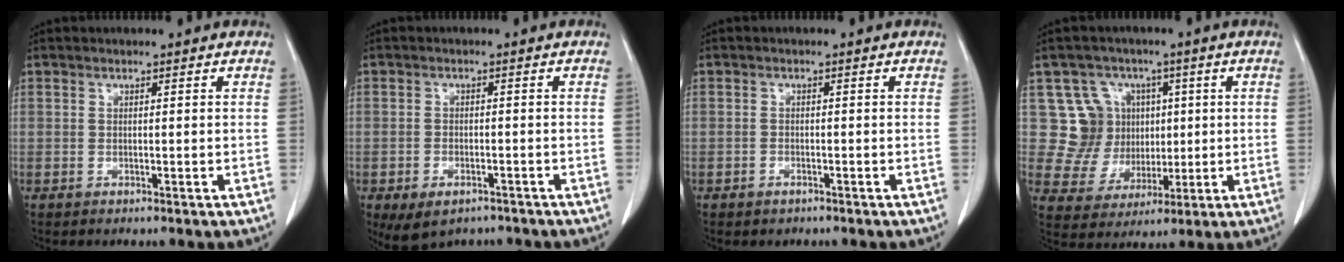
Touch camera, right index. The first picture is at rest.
{"total": 6.5, "force": [-4.4, 3.6, 3.2], "torque": [-0.054, -0.001, -0.059]}
{"total": 1.0, "force": [-0.7, 0.7, 0.3], "torque": [-0.008, 0.002, -0.008]}
{"total": 9.4, "force": [2.5, 9.0, 1.4], "torque": [-0.019, 0.032, 0.055]}